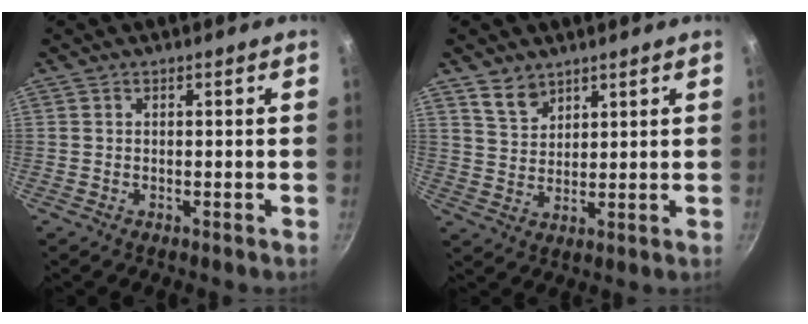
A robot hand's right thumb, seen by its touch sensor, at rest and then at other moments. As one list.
[{"total": 5.1, "force": [3.7, 3.0, 1.8], "torque": [-0.021, -0.017, 0.077]}]